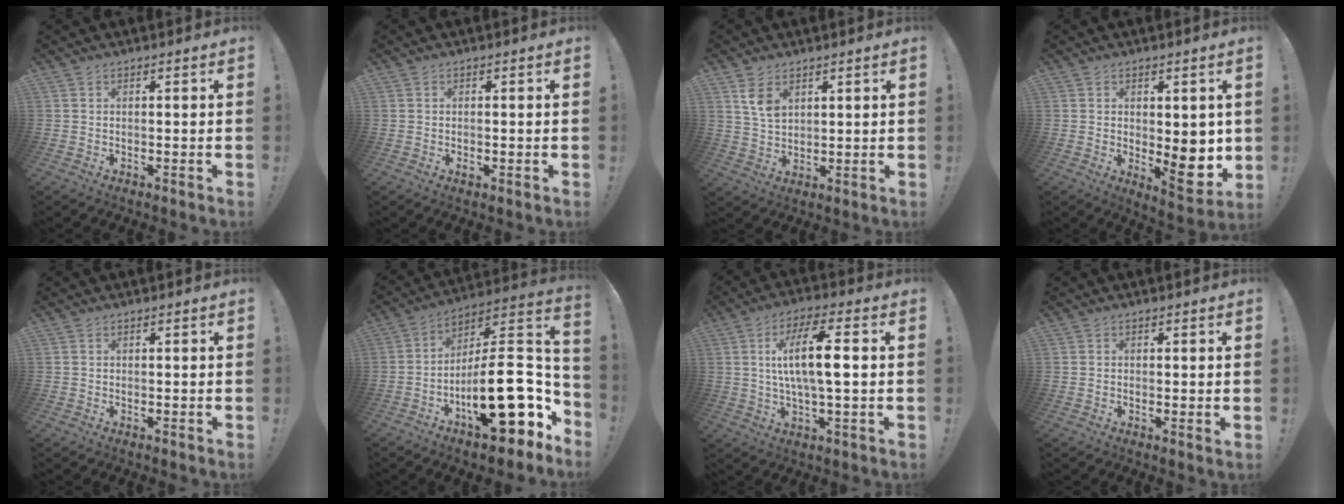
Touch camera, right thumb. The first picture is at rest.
{"total": 0.7, "force": [-0.5, 0.3, 0.5], "torque": [-0.001, -0.003, -0.010]}
{"total": 6.5, "force": [3.3, 3.9, 3.9], "torque": [-0.057, -0.016, 0.061]}
{"total": 10.5, "force": [-0.9, 5.8, 8.7], "torque": [-0.076, -0.012, -0.008]}
{"total": 0.0}
{"total": 25.4, "force": [-8.0, 9.0, 22.4], "torque": [-0.345, 0.037, -0.120]}
{"total": 13.2, "force": [1.5, 3.6, 12.6], "torque": [-0.229, 0.006, 0.018]}
{"total": 0.9, "force": [0.4, 0.5, 0.6], "torque": [-0.006, -0.001, 0.006]}